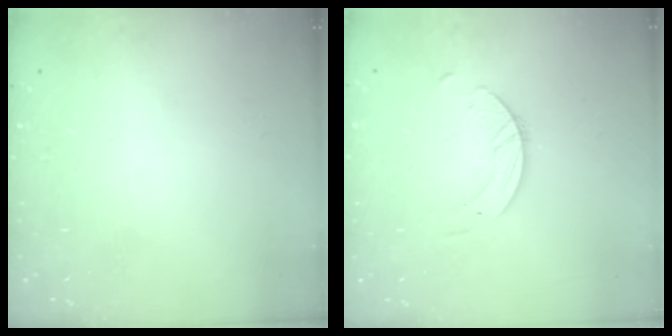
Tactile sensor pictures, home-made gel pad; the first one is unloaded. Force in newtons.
{"total": 3.8, "press": 3.8, "slide": 0.4}